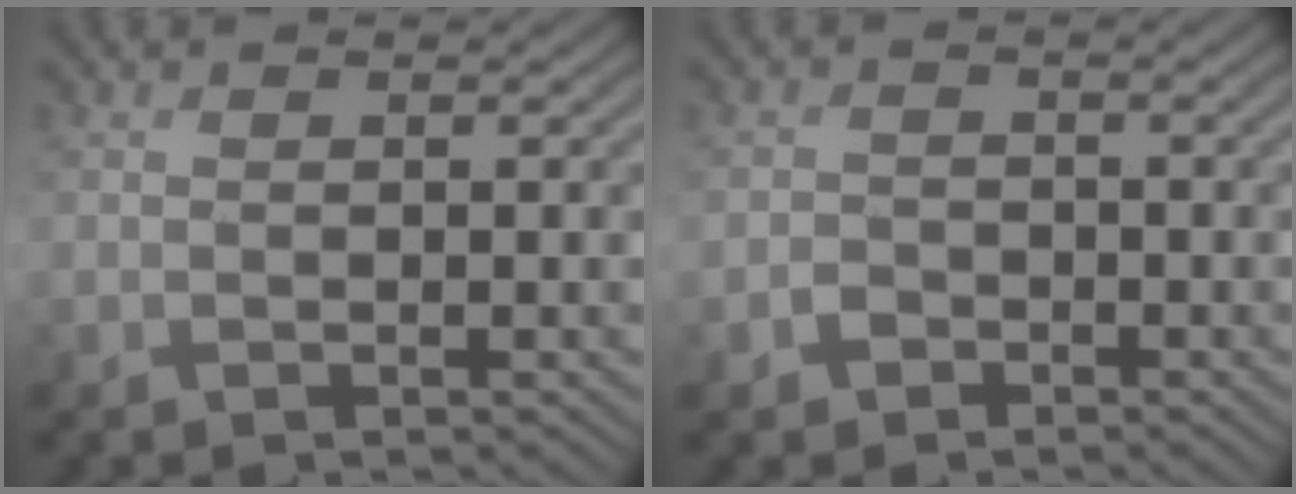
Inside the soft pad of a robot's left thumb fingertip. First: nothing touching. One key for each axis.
{"total": 2.0, "fx": -1.2, "fy": 1.5, "fz": 0.5, "tx": -0.007, "ty": 0.001, "tz": -0.028}